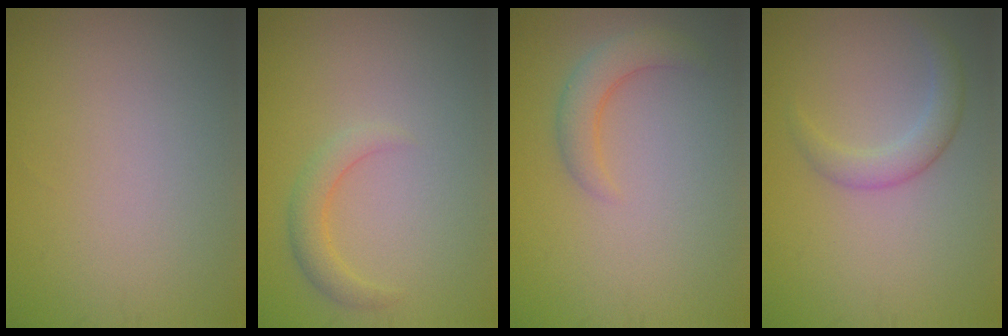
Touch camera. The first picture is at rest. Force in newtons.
{"total": 2.0, "press": 2.0, "slide": 0.1}
{"total": 2.6, "press": 2.5, "slide": 0.3}
{"total": 2.3, "press": 2.3, "slide": 0.1}